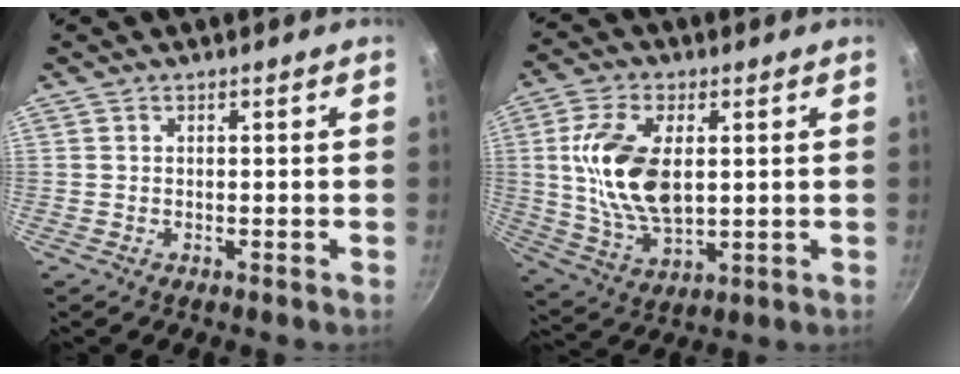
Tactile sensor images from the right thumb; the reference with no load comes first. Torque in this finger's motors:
{"motor_torque": [-0.15, 0.62, 1.08, 0.21, 0.17]}